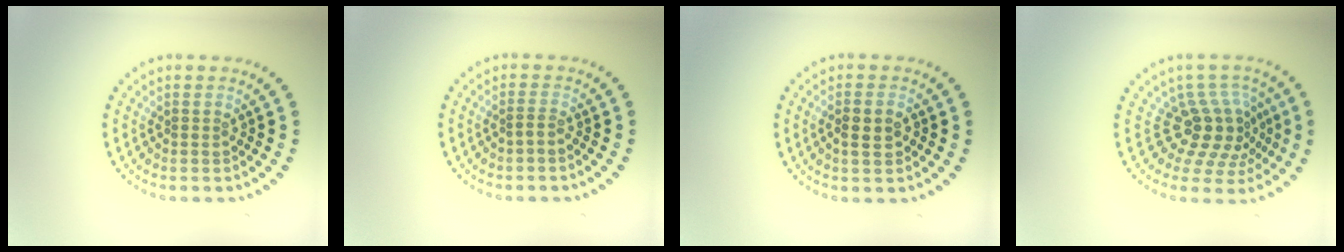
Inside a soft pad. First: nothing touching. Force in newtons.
{"total": 0.7, "press": 0.3, "slide": 0.6}
{"total": 2.1, "press": 2.1, "slide": 0.4}
{"total": 4.4, "press": 3.2, "slide": 3.1}